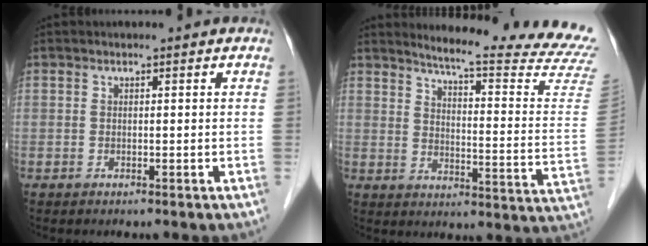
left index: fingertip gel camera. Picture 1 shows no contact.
{"total": 20.2, "force": [19.0, -1.7, 6.7], "torque": [-0.104, -0.135, 0.219]}